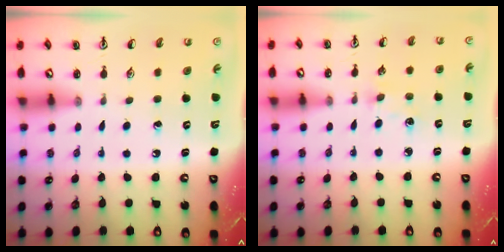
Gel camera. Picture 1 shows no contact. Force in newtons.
{"total": 3.5, "press": 3.5, "slide": 0.5}